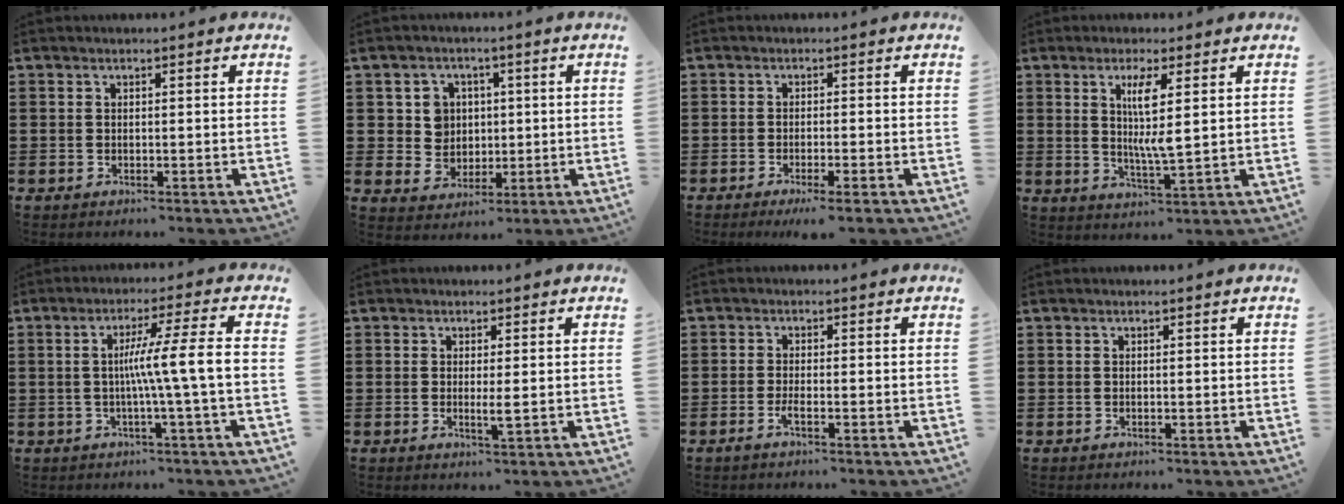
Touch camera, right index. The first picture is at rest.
{"total": 5.7, "force": [1.1, 5.3, 1.9], "torque": [-0.063, 0.018, 0.020]}
{"total": 1.9, "force": [-1.3, -0.3, 1.3], "torque": [-0.021, -0.002, -0.025]}
{"total": 5.6, "force": [1.5, 0.7, 5.4], "torque": [-0.106, -0.004, 0.024]}
{"total": 7.4, "force": [-0.8, -1.2, 7.2], "torque": [-0.130, -0.006, -0.023]}
{"total": 1.8, "force": [-0.1, 0.0, 1.8], "torque": [-0.035, -0.006, -0.002]}
{"total": 1.8, "force": [-1.0, 0.1, 1.5], "torque": [-0.032, -0.006, -0.022]}
{"total": 0.0}